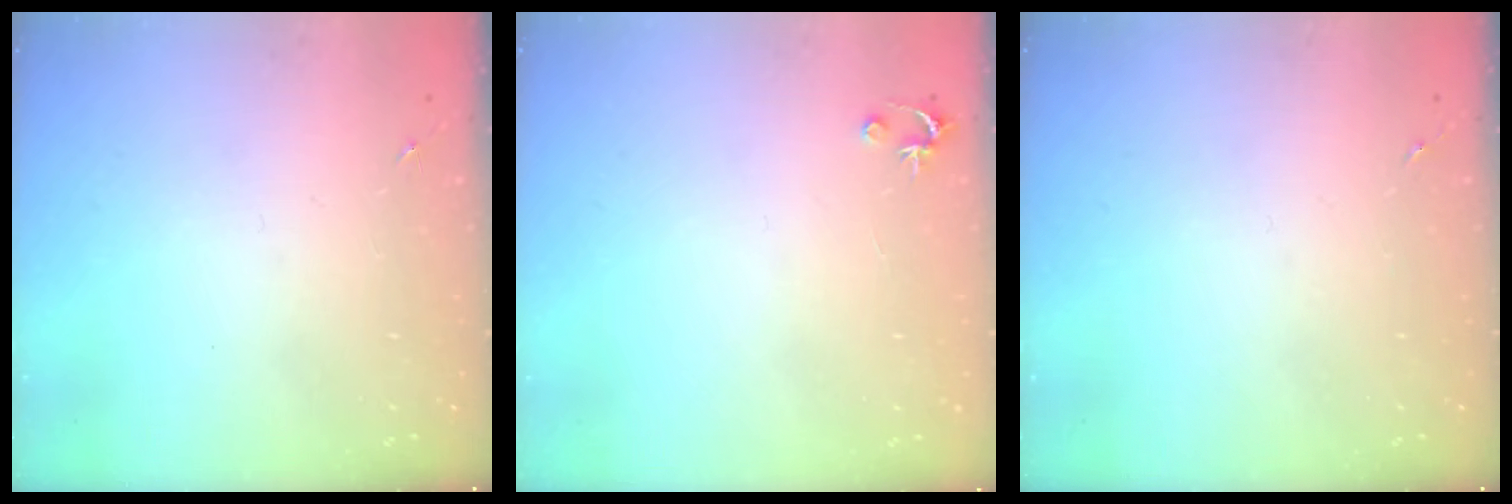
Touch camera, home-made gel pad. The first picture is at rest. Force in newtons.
{"total": 2.5, "press": 2.5, "slide": 0.2}
{"total": 0.0}